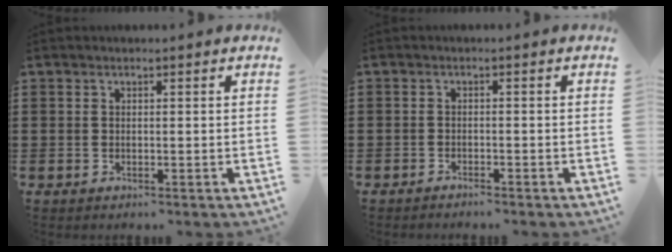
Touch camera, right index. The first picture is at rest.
{"total": 1.2, "force": [-1.2, -0.1, 0.0], "torque": [-0.004, 0.000, -0.024]}